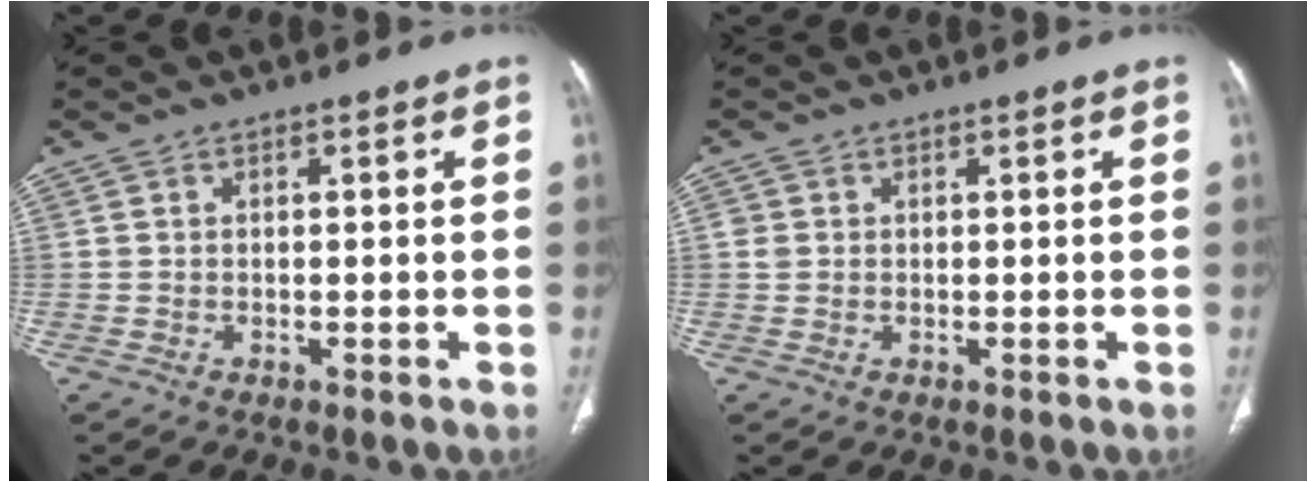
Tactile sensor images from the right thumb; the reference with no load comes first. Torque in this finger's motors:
{"motor_torque": [-0.21, 0.05, 0.05, 0.37, -0.01]}